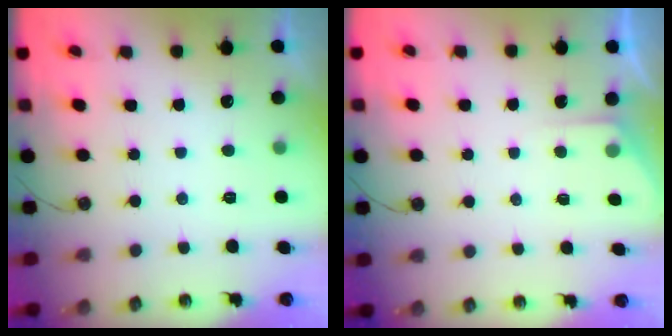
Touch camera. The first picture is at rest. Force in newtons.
{"total": 3.5, "press": 3.5, "slide": 0.5}